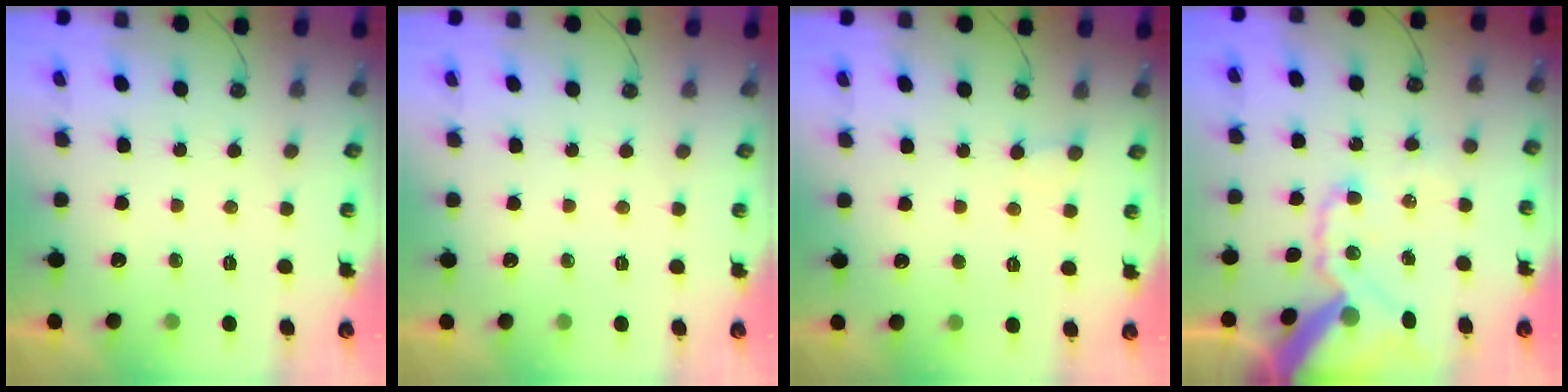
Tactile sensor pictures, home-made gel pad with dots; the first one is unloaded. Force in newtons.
{"total": 0.0}
{"total": 2.0, "press": 2.0, "slide": 0.1}
{"total": 21.5, "press": 21.4, "slide": 2.9}